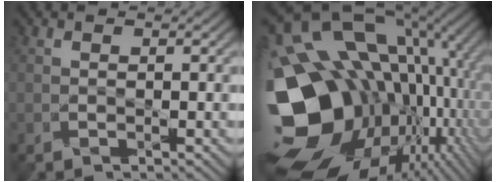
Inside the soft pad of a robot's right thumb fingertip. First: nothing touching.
{"total": 21.1, "force": [-3.3, 15.2, 14.3], "torque": [-0.311, -0.044, -0.016]}